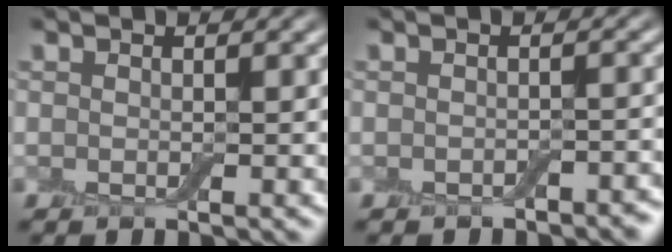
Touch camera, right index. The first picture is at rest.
{"total": 1.5, "force": [-1.1, 0.7, 0.7], "torque": [-0.010, -0.001, -0.013]}